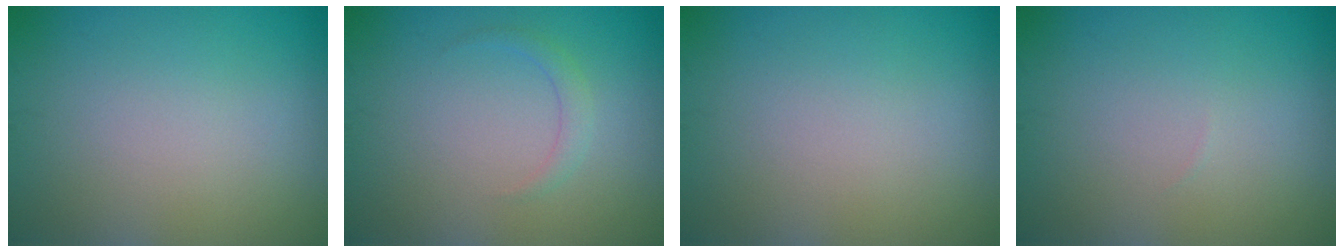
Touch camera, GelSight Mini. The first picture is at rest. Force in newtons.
{"total": 0.8, "press": 0.8, "slide": 0.0}
{"total": 0.0}
{"total": 0.0}